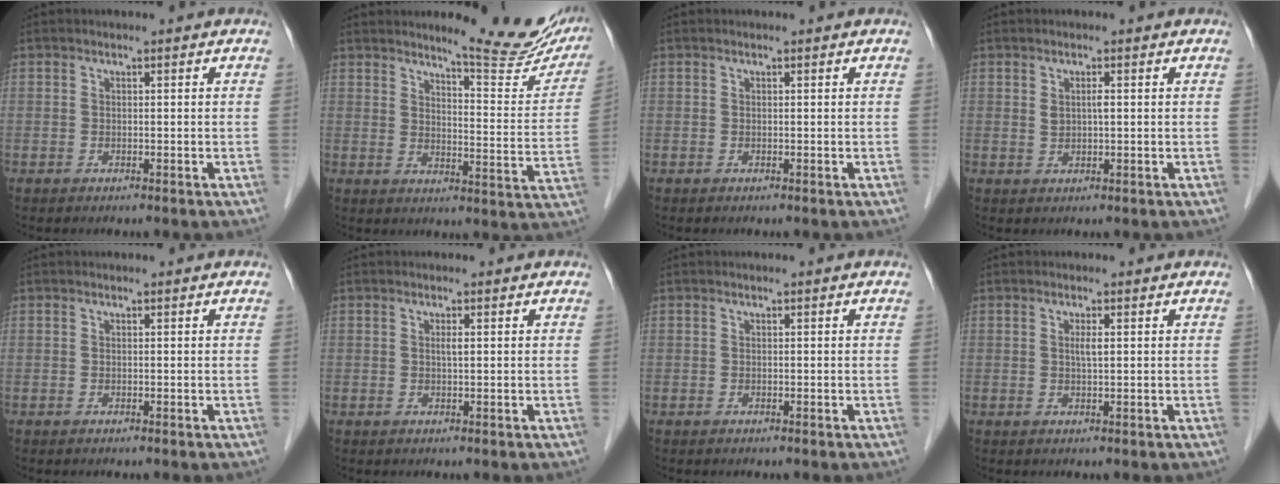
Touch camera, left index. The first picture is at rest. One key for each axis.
{"total": 13.5, "fx": 12.0, "fy": 1.6, "fz": 6.1, "tx": -0.068, "ty": -0.044, "tz": 0.139}
{"total": 0.0}
{"total": 1.6, "fx": 0.5, "fy": 0.5, "fz": 1.4, "tx": -0.028, "ty": 0.004, "tz": 0.011}
{"total": 0.0}
{"total": 0.8, "fx": 0.3, "fy": 0.1, "fz": 0.8, "tx": -0.018, "ty": 0.000, "tz": 0.005}
{"total": 0.0}
{"total": 1.3, "fx": 0.4, "fy": 0.1, "fz": 1.3, "tx": -0.029, "ty": 0.000, "tz": 0.006}